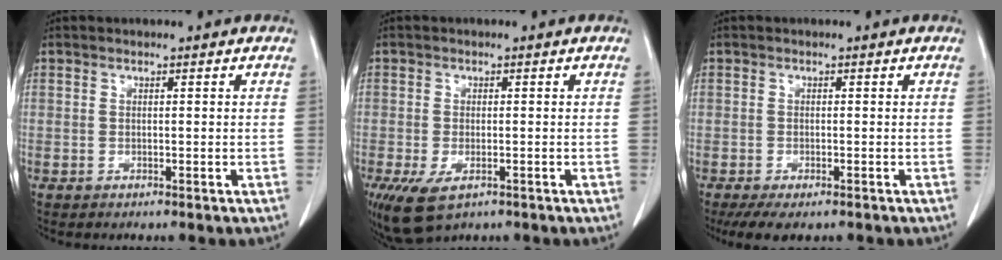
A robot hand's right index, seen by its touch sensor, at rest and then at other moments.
{"total": 7.7, "force": [-3.7, 4.0, 5.4], "torque": [-0.107, -0.020, -0.057]}
{"total": 4.4, "force": [-2.7, 2.2, 2.6], "torque": [-0.045, -0.009, -0.039]}